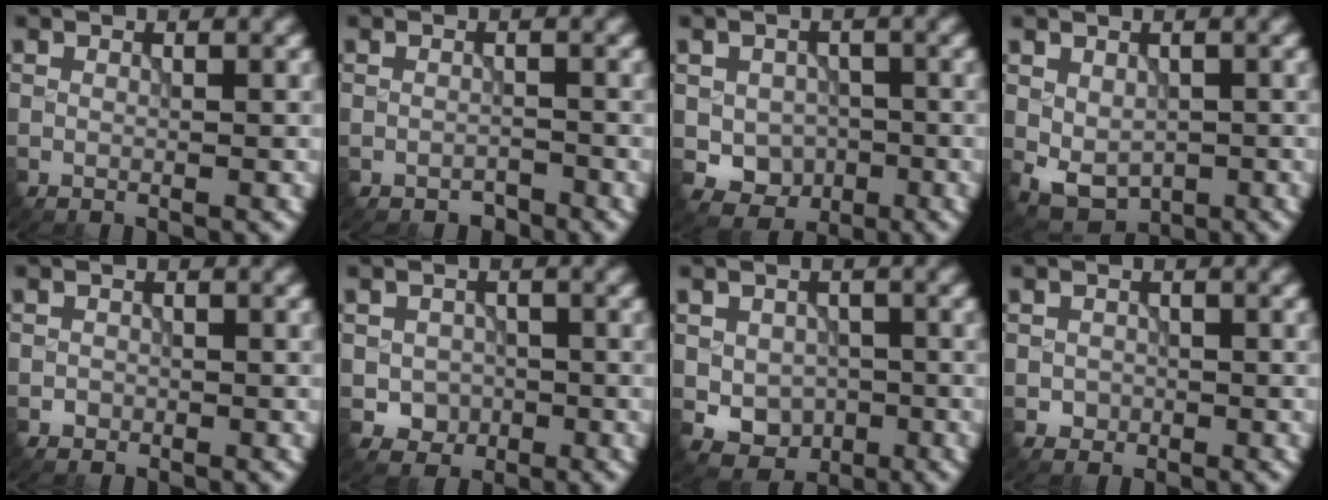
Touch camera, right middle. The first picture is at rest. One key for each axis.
{"total": 1.0, "fx": -1.0, "fy": 0.4, "fz": 0.1, "tx": 0.001, "ty": 0.002, "tz": -0.016}
{"total": 4.2, "fx": -1.0, "fy": 3.6, "fz": 1.9, "tx": -0.027, "ty": -0.011, "tz": -0.013}
{"total": 4.1, "fx": -0.8, "fy": 2.8, "fz": 2.9, "tx": -0.051, "ty": -0.012, "tz": -0.008}
{"total": 0.8, "fx": -0.3, "fy": 0.7, "fz": 0.0, "tx": 0.005, "ty": -0.002, "tz": -0.006}
{"total": 2.4, "fx": -0.6, "fy": 2.2, "fz": 0.8, "tx": -0.009, "ty": -0.005, "tz": -0.012}
{"total": 4.4, "fx": -0.9, "fy": 3.5, "fz": 2.4, "tx": -0.040, "ty": -0.011, "tz": -0.010}
{"total": 1.2, "fx": -0.3, "fy": 1.2, "fz": 0.2, "tx": 0.004, "ty": -0.003, "tz": -0.007}